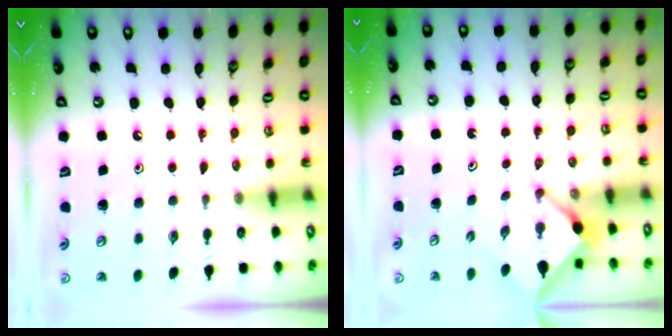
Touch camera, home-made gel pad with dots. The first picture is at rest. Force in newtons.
{"total": 2.9, "press": 2.9, "slide": 0.3}